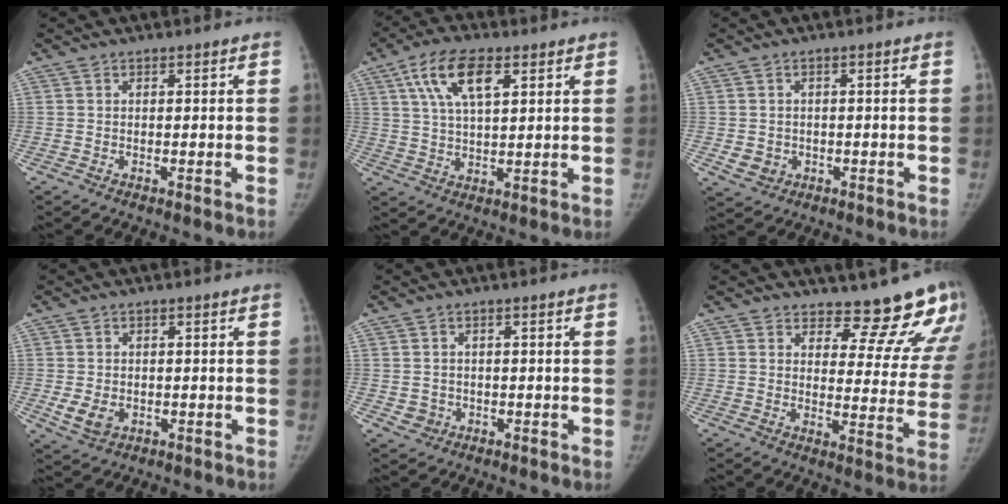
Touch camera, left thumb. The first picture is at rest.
{"total": 10.8, "force": [4.8, 4.8, 8.4], "torque": [-0.151, -0.006, 0.090]}
{"total": 3.6, "force": [-0.9, 3.2, 1.3], "torque": [-0.014, 0.001, -0.004]}
{"total": 4.6, "force": [-1.1, 3.5, 2.7], "torque": [-0.045, -0.005, -0.009]}
{"total": 2.6, "force": [-0.7, 2.5, 0.6], "torque": [0.002, 0.004, -0.005]}
{"total": 14.3, "force": [13.2, 4.7, 3.0], "torque": [0.021, -0.122, 0.143]}